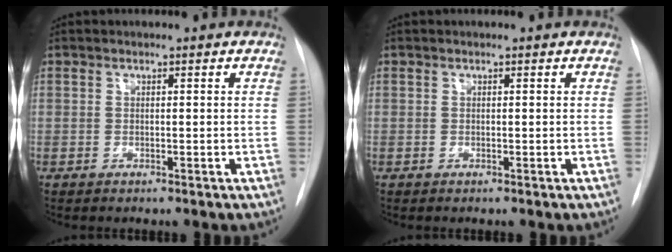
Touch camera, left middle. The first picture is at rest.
{"total": 0.0}